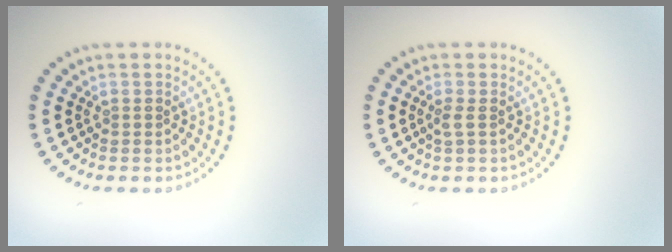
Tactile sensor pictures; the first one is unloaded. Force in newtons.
{"total": 0.9, "press": 0.6, "slide": 0.7}